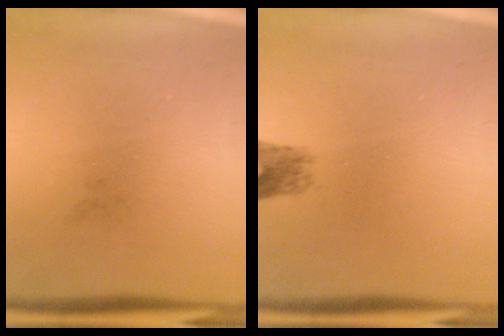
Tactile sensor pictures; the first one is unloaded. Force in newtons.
{"total": 2.2}